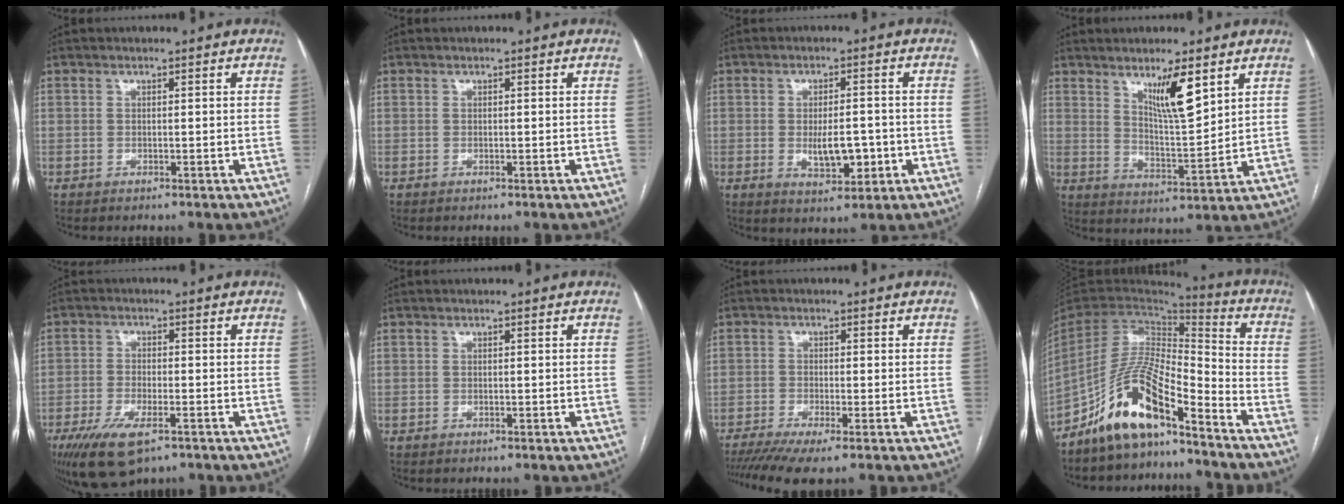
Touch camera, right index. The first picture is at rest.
{"total": 0.0}
{"total": 6.1, "force": [-1.2, 2.4, 5.4], "torque": [-0.089, -0.003, -0.011]}
{"total": 8.1, "force": [4.7, 1.0, 6.5], "torque": [-0.117, -0.012, 0.088]}
{"total": 8.8, "force": [-5.1, 3.2, 6.4], "torque": [-0.121, -0.017, -0.084]}
{"total": 0.0}
{"total": 6.7, "force": [-4.7, 0.6, 4.7], "torque": [-0.080, -0.011, -0.081]}
{"total": 13.0, "force": [-9.8, 2.8, 8.1], "torque": [-0.165, 0.016, -0.182]}